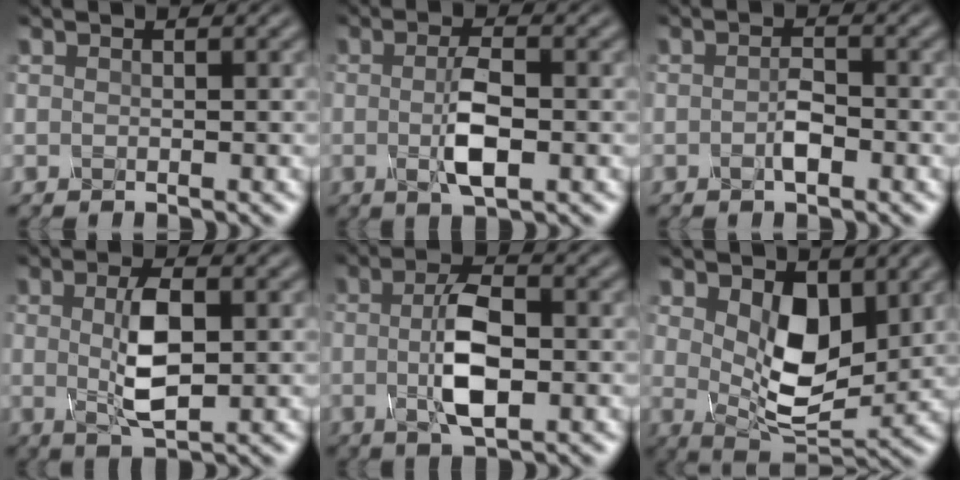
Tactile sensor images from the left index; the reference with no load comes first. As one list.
[{"total": 3.3, "force": [-0.3, 0.8, 3.2], "torque": [-0.065, 0.001, -0.008]}, {"total": 1.2, "force": [-0.6, 0.2, 1.1], "torque": [-0.024, 0.006, -0.014]}, {"total": 4.4, "force": [0.4, 1.3, 4.1], "torque": [-0.088, 0.003, 0.009]}, {"total": 4.7, "force": [-0.4, 1.6, 4.4], "torque": [-0.092, 0.004, -0.010]}, {"total": 6.0, "force": [1.7, 3.3, 4.8], "torque": [-0.089, -0.010, 0.035]}]